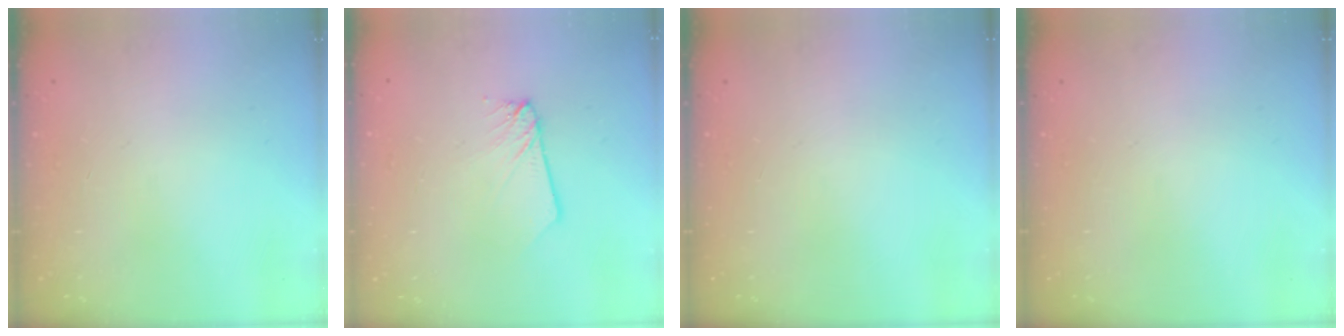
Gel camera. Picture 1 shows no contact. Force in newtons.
{"total": 2.3, "press": 2.3, "slide": 0.2}
{"total": 0.0}
{"total": 0.0}